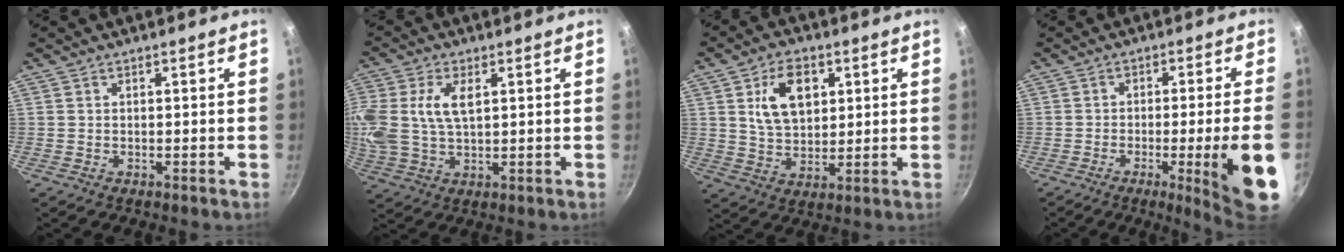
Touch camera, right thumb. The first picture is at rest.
{"total": 12.9, "force": [3.1, 7.6, 10.0], "torque": [-0.215, 0.008, 0.062]}
{"total": 10.7, "force": [3.4, 6.8, 7.5], "torque": [-0.105, -0.012, 0.063]}
{"total": 13.3, "force": [-4.2, 0.4, 12.6], "torque": [-0.176, 0.012, -0.052]}